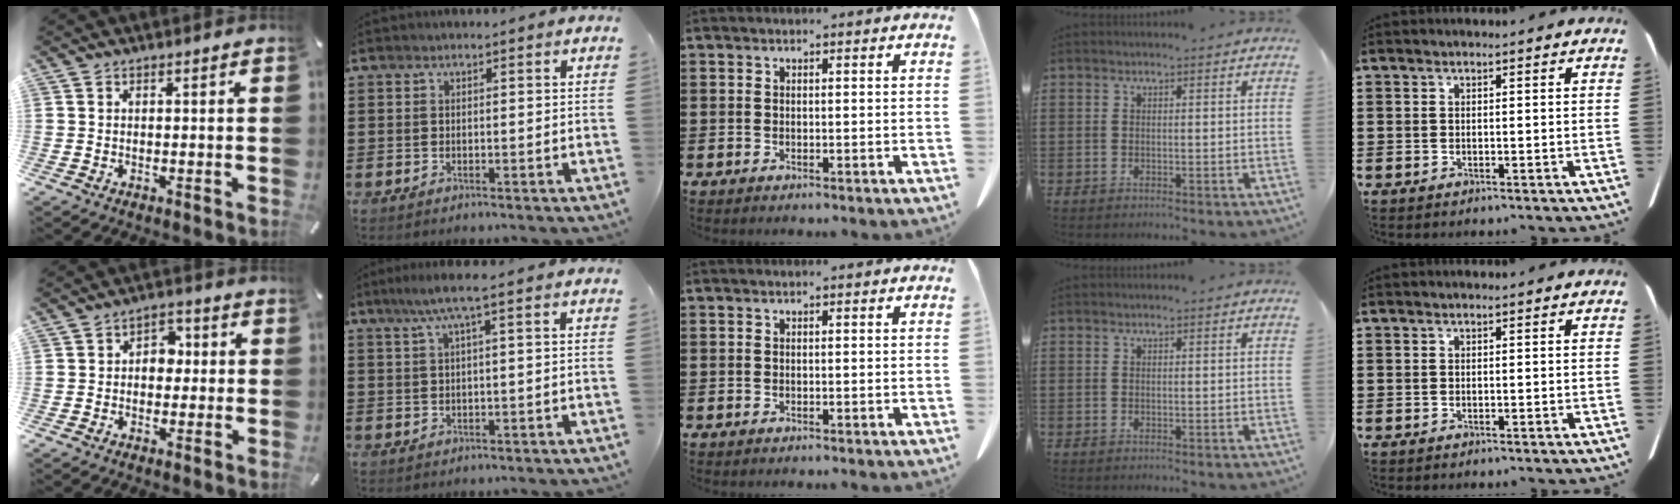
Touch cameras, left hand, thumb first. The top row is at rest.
{"thumb": {"total": 4.8, "force": [-0.5, 3.8, 2.9], "torque": [-0.035, 0.007, -0.016]}, "index": {"total": 3.6, "force": [1.4, -0.2, 3.3], "torque": [-0.067, 0.000, 0.022]}}